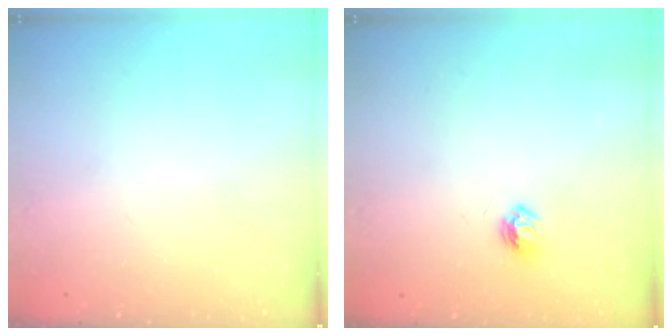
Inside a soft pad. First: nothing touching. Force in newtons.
{"total": 5.7, "press": 5.6, "slide": 0.7}